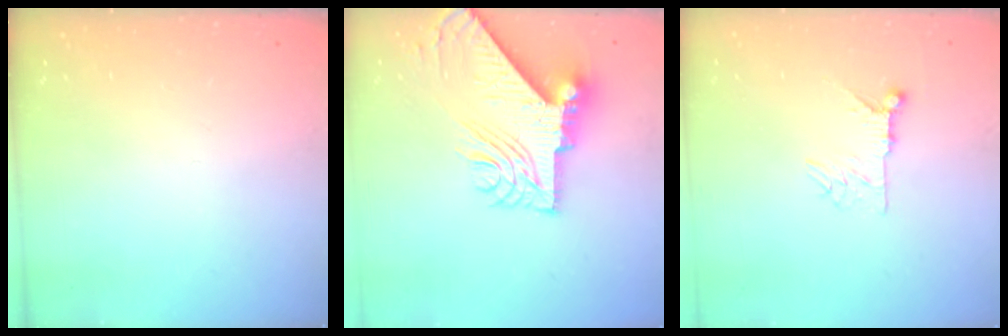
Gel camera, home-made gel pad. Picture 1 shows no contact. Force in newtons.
{"total": 15.5, "press": 15.4, "slide": 1.8}
{"total": 8.2, "press": 8.1, "slide": 0.5}